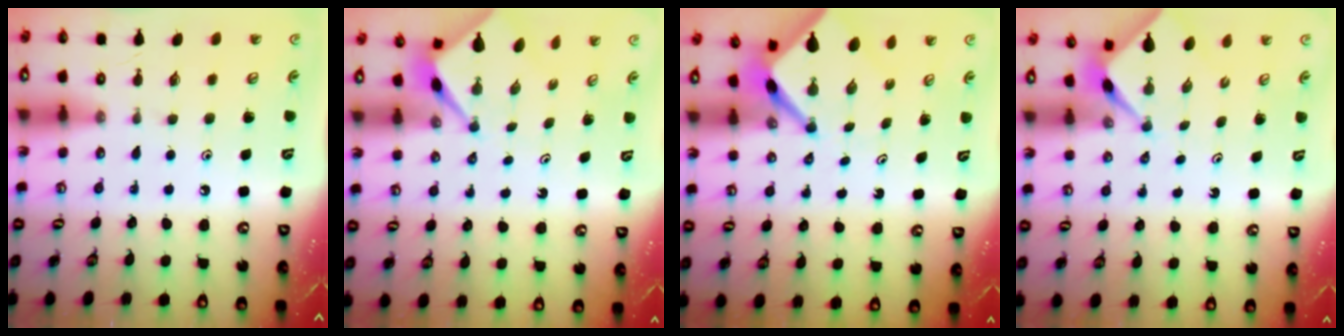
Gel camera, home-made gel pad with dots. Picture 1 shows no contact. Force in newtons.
{"total": 2.5, "press": 2.5, "slide": 0.1}
{"total": 3.8, "press": 3.8, "slide": 0.2}
{"total": 2.2, "press": 2.2, "slide": 0.3}